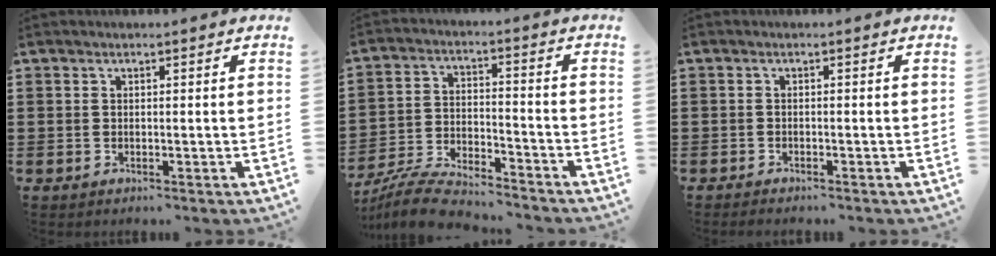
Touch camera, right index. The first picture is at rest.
{"total": 7.3, "force": [-7.0, 0.8, 1.9], "torque": [-0.050, 0.005, -0.139]}
{"total": 0.8, "force": [-0.8, 0.2, 0.0], "torque": [-0.003, 0.001, -0.016]}